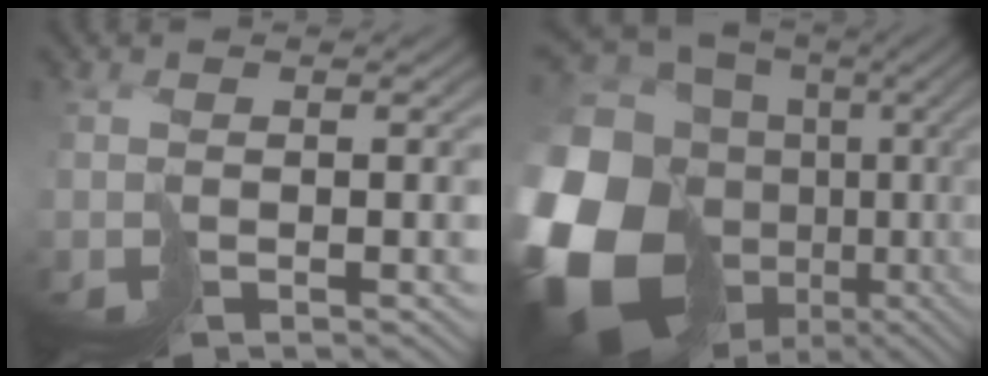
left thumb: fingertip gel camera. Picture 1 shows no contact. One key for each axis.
{"total": 20.7, "fx": -3.6, "fy": 17.9, "fz": 9.6, "tx": -0.267, "ty": -0.033, "tz": -0.058}